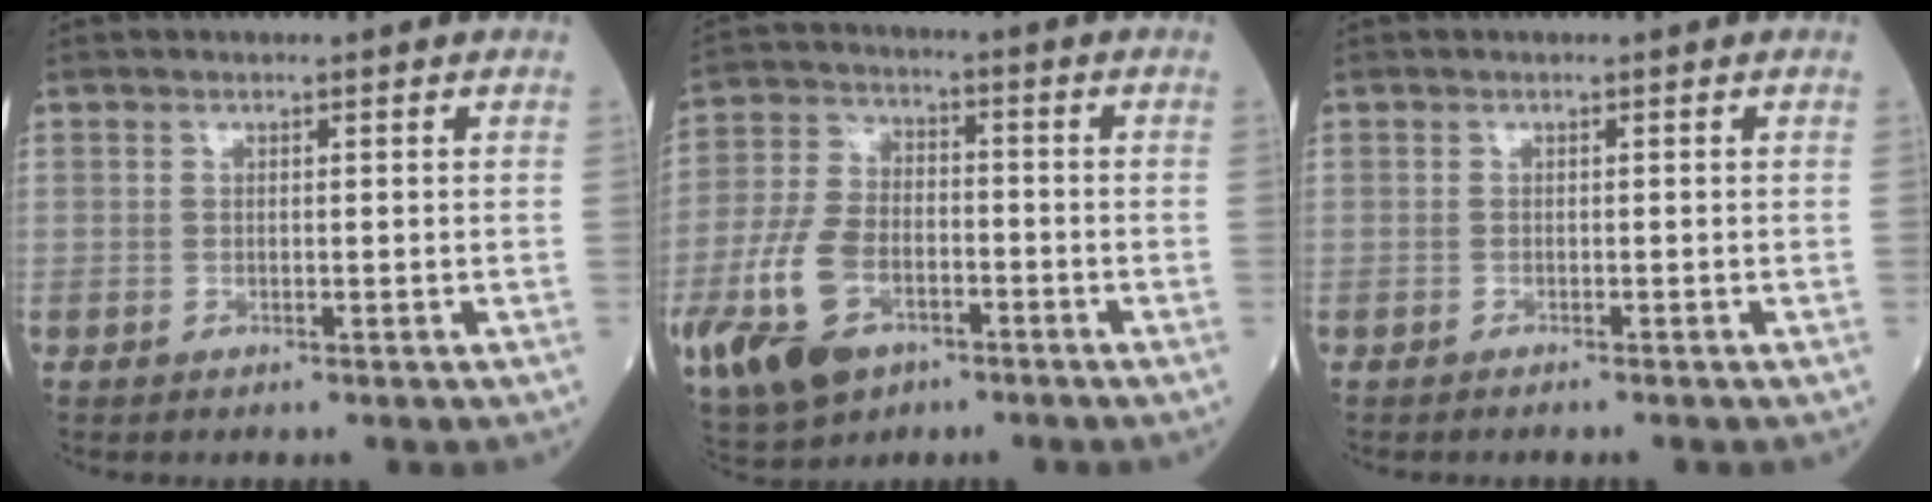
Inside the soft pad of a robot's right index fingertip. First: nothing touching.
{"total": 14.4, "force": [-6.4, 8.3, 9.9], "torque": [-0.226, -0.002, -0.112]}
{"total": 1.3, "force": [-1.2, -0.2, 0.6], "torque": [-0.007, 0.002, -0.012]}